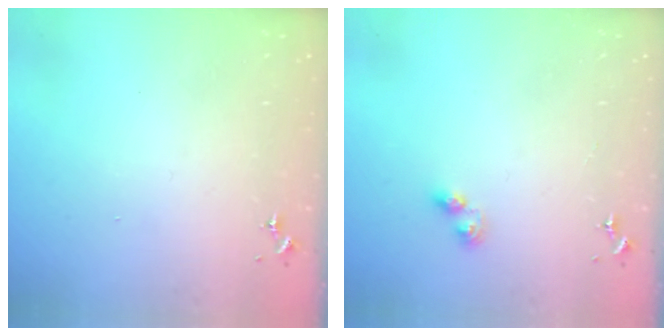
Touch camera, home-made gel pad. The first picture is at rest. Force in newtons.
{"total": 2.8, "press": 2.8, "slide": 0.5}